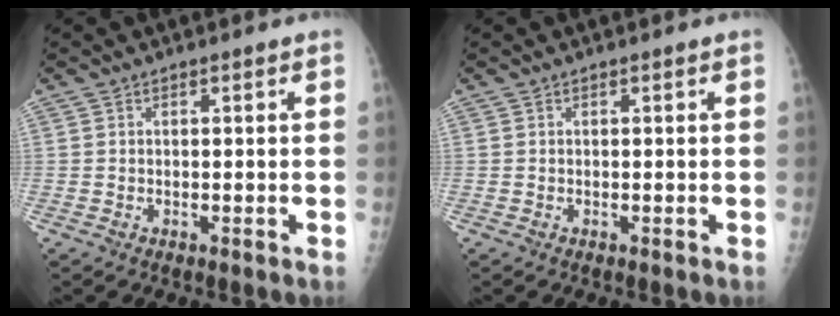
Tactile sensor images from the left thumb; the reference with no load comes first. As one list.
[{"total": 0.0}]